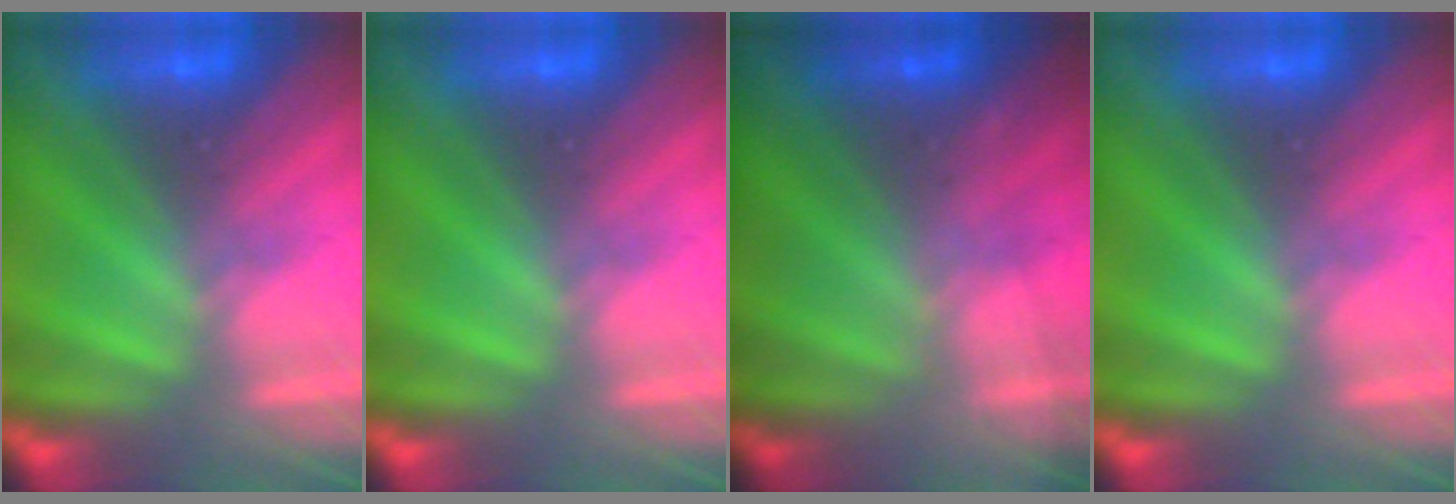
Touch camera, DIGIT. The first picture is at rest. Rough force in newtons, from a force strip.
{"total": 0.0}
{"total": 1.6}
{"total": 0.0}